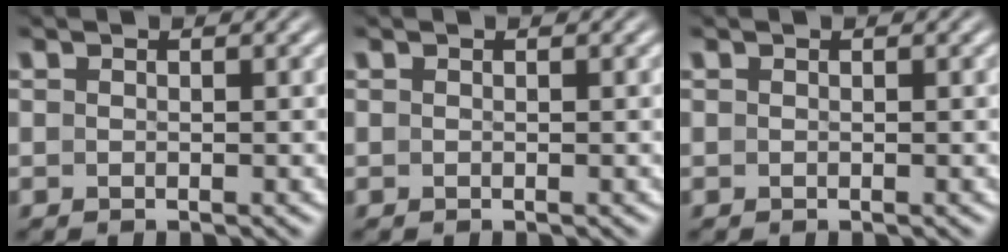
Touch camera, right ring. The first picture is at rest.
{"total": 0.0}
{"total": 0.0}